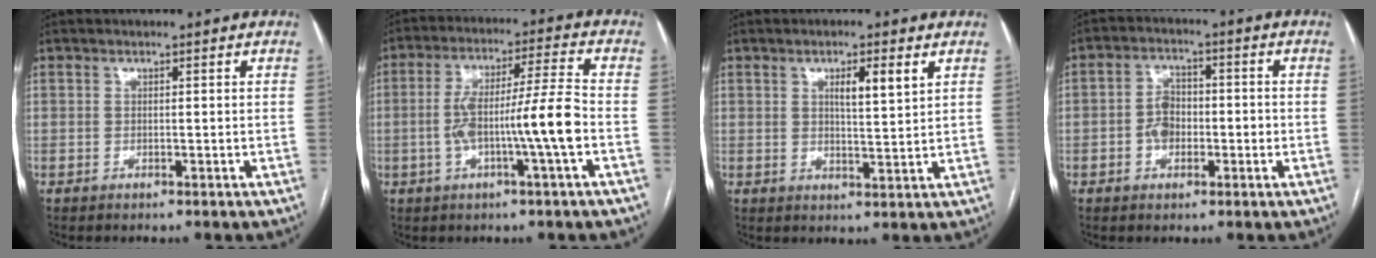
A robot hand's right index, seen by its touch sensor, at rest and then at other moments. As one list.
[{"total": 11.1, "force": [-2.4, -0.2, 10.8], "torque": [-0.200, 0.015, -0.044]}, {"total": 4.7, "force": [2.2, 0.6, 4.2], "torque": [-0.068, 0.000, 0.036]}, {"total": 5.1, "force": [-1.1, 3.5, 3.5], "torque": [-0.069, 0.020, -0.020]}]